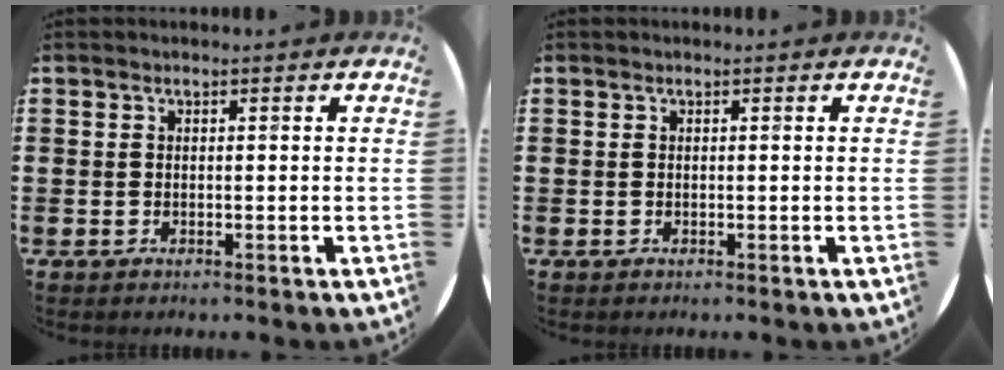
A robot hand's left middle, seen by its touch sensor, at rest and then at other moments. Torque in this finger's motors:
{"motor_torque": [-0.06, 0.05, 0.00, 0.00]}